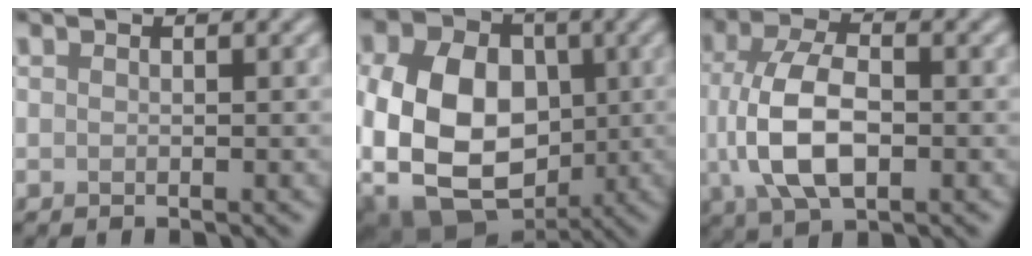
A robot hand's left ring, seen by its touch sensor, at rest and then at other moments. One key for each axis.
{"total": 15.5, "fx": -1.7, "fy": 12.6, "fz": 9.0, "tx": -0.186, "ty": -0.008, "tz": -0.041}
{"total": 7.5, "fx": -0.5, "fy": 4.1, "fz": 6.3, "tx": -0.139, "ty": -0.001, "tz": -0.012}